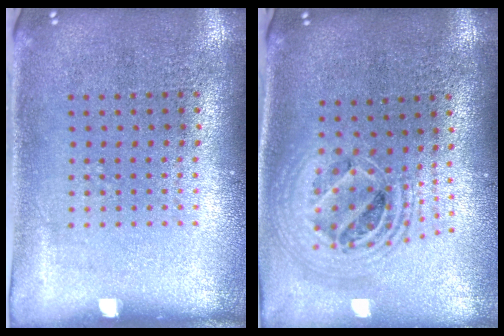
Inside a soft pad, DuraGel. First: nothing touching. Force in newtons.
{"total": 2.2, "press": 1.7, "slide": 1.4}